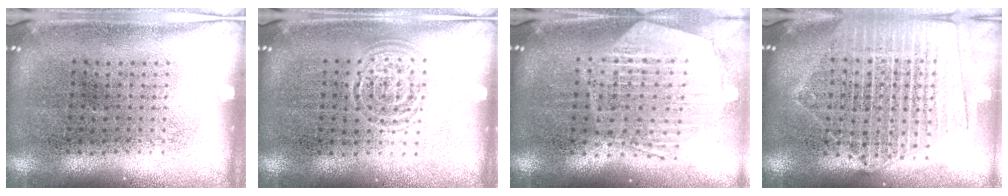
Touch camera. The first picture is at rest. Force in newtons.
{"total": 1.5, "press": 1.5, "slide": 0.1}
{"total": 1.4, "press": 1.4, "slide": 0.3}
{"total": 2.1, "press": 1.9, "slide": 0.9}